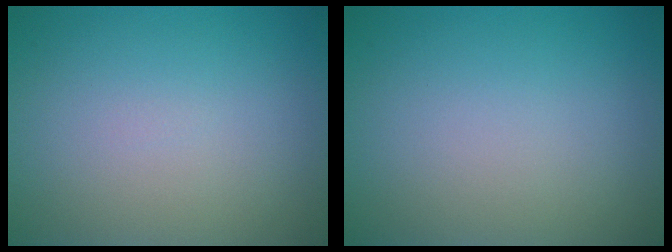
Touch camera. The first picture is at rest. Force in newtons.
{"total": 0.0}